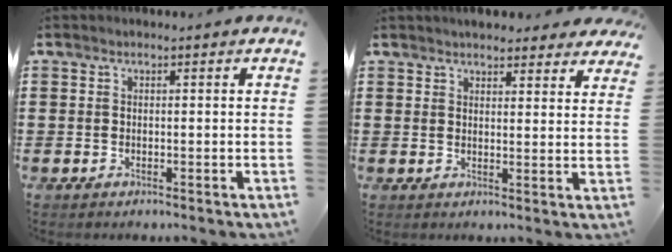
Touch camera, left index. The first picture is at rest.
{"total": 3.7, "force": [3.5, 0.8, 0.7], "torque": [-0.017, -0.007, 0.065]}